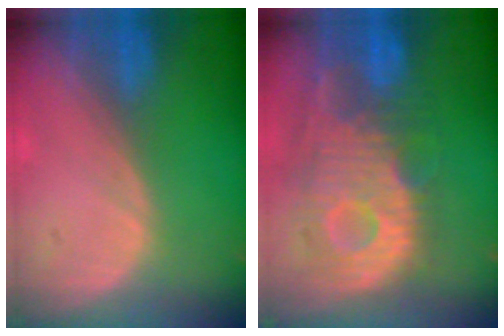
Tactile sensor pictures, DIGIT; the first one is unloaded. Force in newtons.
{"total": 11.8, "press": 10.7, "slide": 5.1}